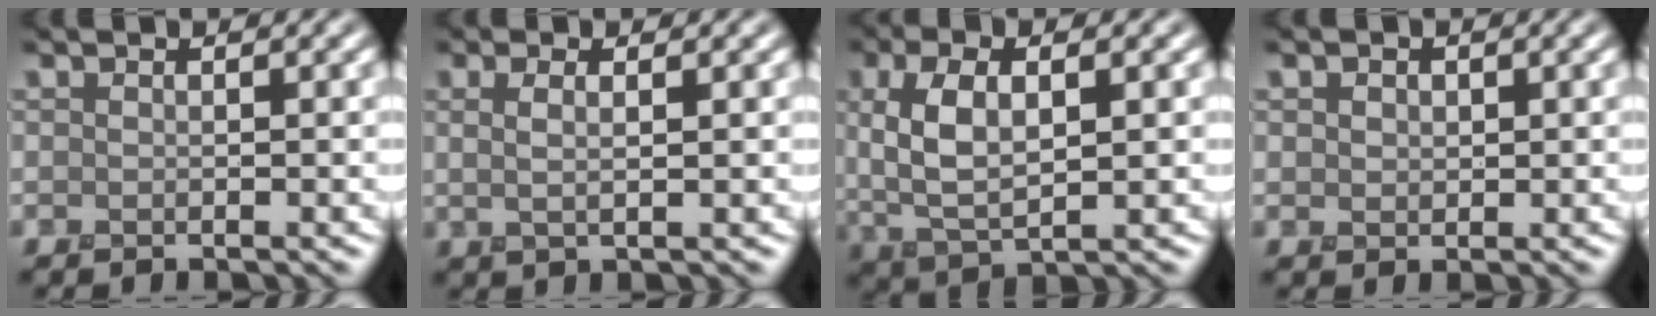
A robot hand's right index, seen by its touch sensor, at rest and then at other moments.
{"total": 1.6, "force": [0.6, 0.4, 1.5], "torque": [-0.019, -0.006, 0.009]}
{"total": 5.7, "force": [0.9, 2.5, 5.0], "torque": [-0.104, 0.002, 0.017]}
{"total": 1.8, "force": [0.6, 1.5, 0.8], "torque": [-0.023, 0.006, 0.011]}